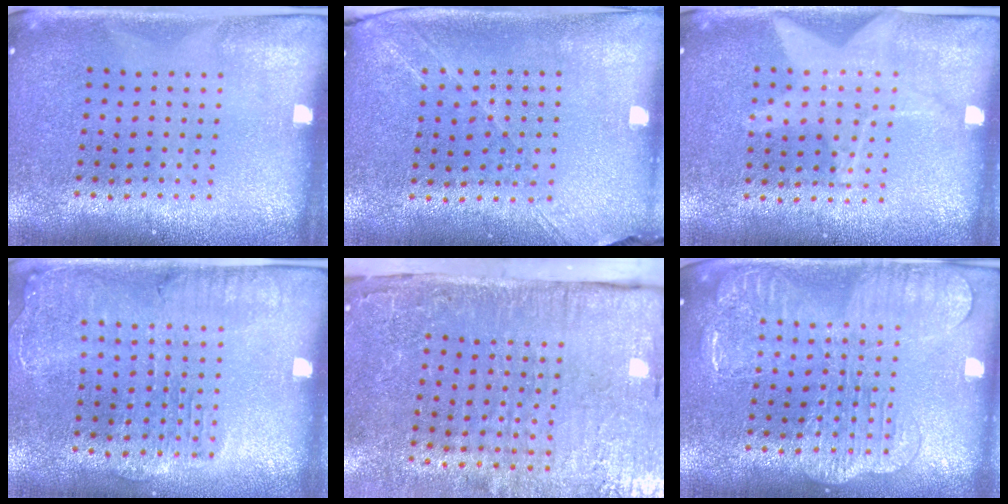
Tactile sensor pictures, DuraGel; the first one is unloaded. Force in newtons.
{"total": 1.4, "press": 1.3, "slide": 0.6}
{"total": 1.0, "press": 0.9, "slide": 0.4}
{"total": 1.7, "press": 1.6, "slide": 0.5}
{"total": 5.0, "press": 4.0, "slide": 3.0}
{"total": 2.3, "press": 2.2, "slide": 0.4}